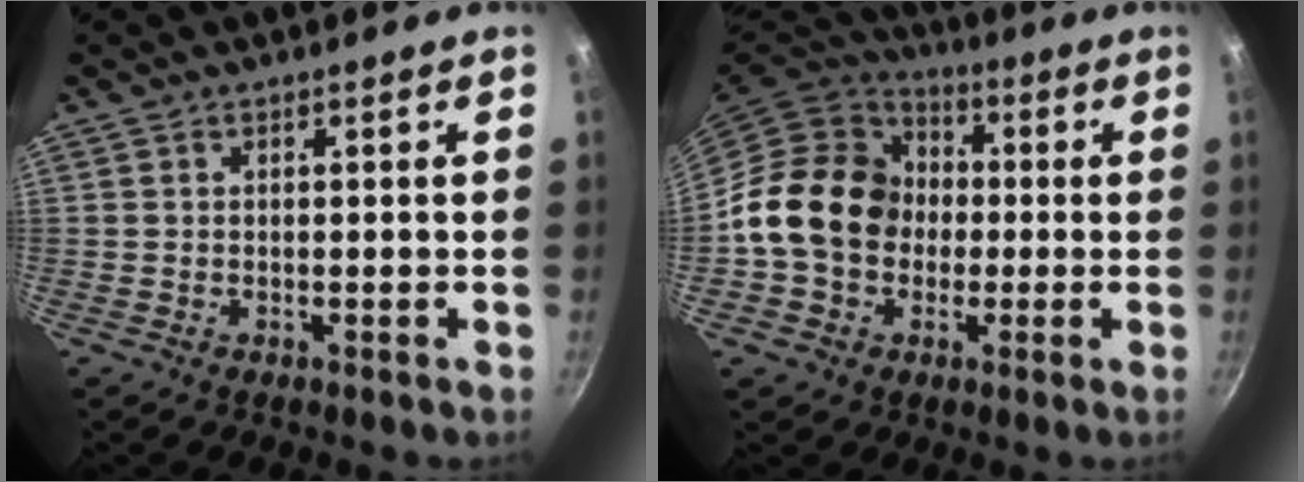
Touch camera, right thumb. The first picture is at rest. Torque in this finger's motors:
{"motor_torque": [1.14, 1.65, 0.73, -0.73, 0.14]}